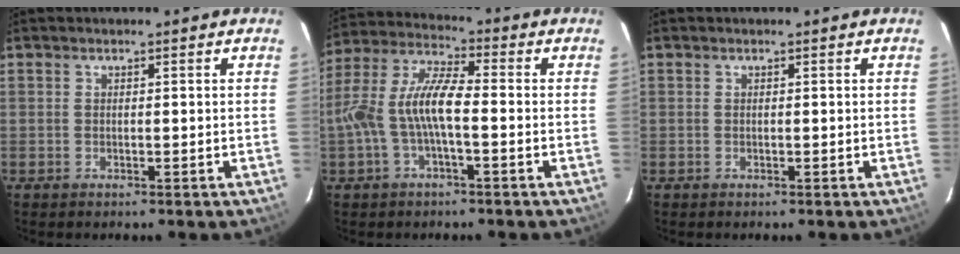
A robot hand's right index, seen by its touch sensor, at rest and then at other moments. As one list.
[{"total": 10.5, "force": [-2.2, 3.1, 9.8], "torque": [-0.214, 0.014, -0.043]}, {"total": 0.0}]